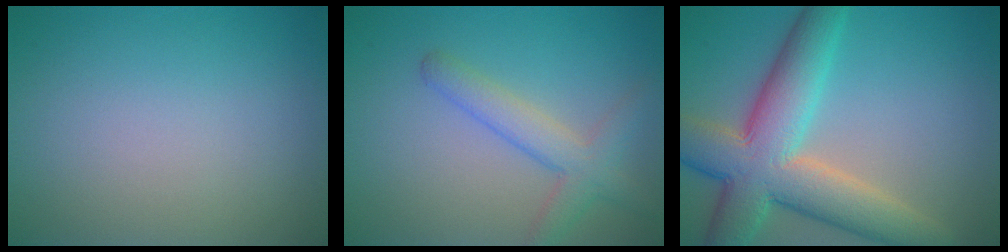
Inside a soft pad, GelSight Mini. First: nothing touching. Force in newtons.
{"total": 3.5, "press": 3.5, "slide": 0.2}
{"total": 10.0, "press": 10.0, "slide": 0.5}